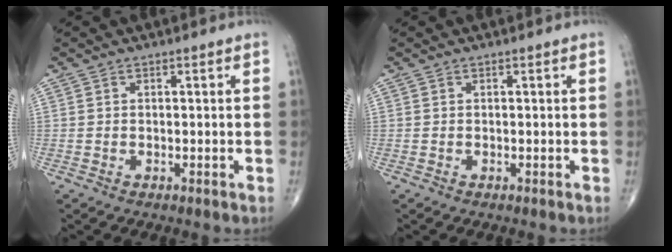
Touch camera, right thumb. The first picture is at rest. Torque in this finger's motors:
{"motor_torque": [-0.10, -0.10, 0.00, 0.00, 0.00]}